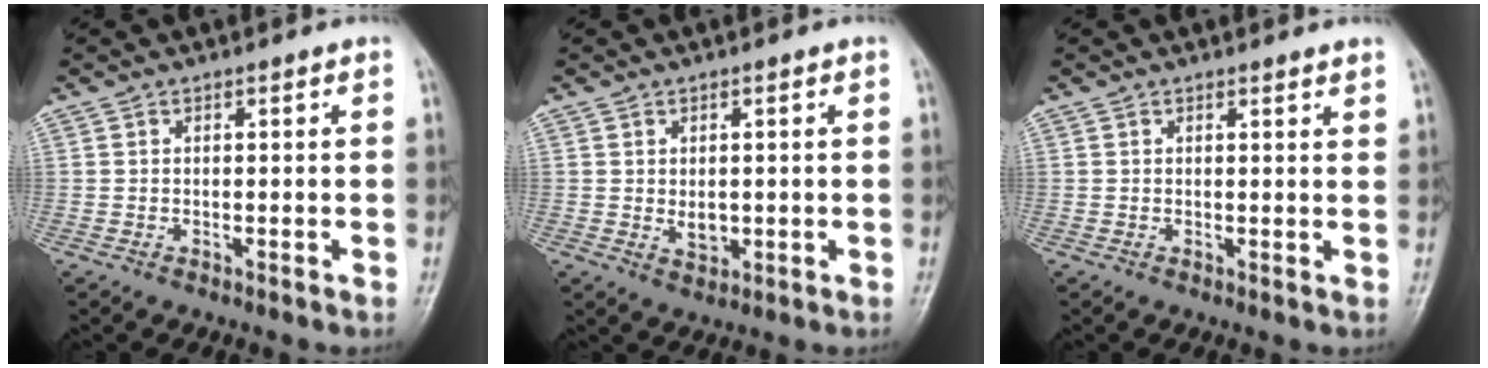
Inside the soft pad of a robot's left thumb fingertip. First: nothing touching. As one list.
[{"total": 3.0, "force": [0.0, 2.1, 2.2], "torque": [-0.025, -0.006, 0.007]}, {"total": 1.9, "force": [1.6, 0.3, 0.8], "torque": [-0.007, -0.008, 0.018]}]